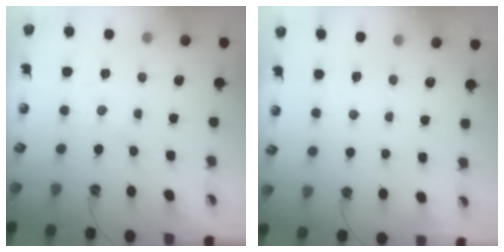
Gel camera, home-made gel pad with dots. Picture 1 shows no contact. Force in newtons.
{"total": 4.9, "press": 4.8, "slide": 0.7}